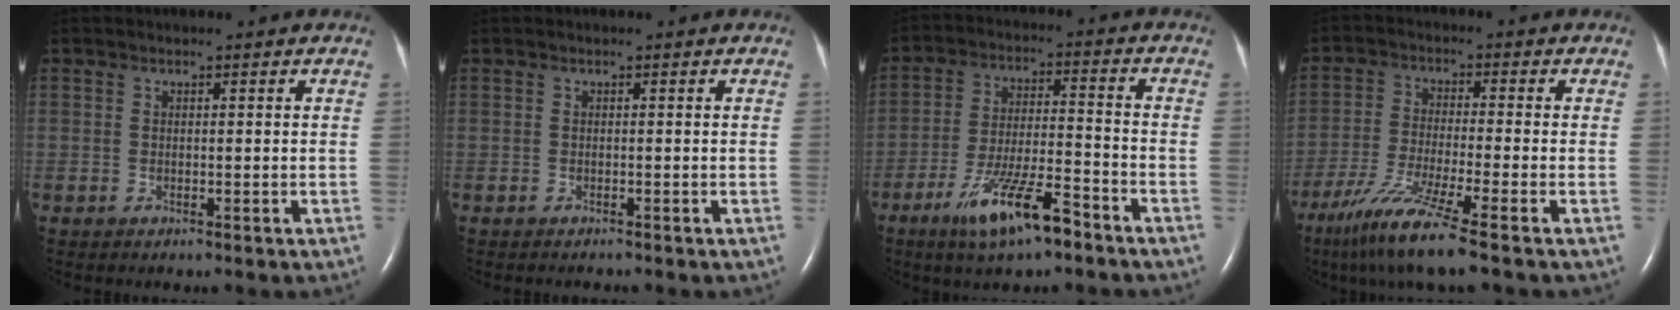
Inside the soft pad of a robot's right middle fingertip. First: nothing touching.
{"total": 0.9, "force": [-0.9, 0.1, 0.1], "torque": [-0.005, -0.003, -0.013]}
{"total": 11.0, "force": [-7.2, 1.9, 8.1], "torque": [-0.154, -0.013, -0.128]}
{"total": 9.9, "force": [-6.9, -1.0, 7.1], "torque": [-0.141, -0.040, -0.128]}